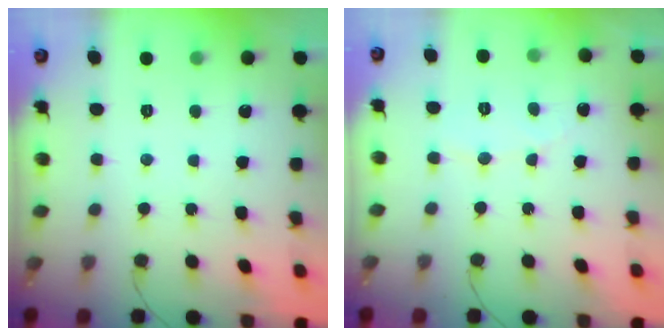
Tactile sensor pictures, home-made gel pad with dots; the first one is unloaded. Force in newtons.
{"total": 4.0, "press": 4.0, "slide": 0.2}